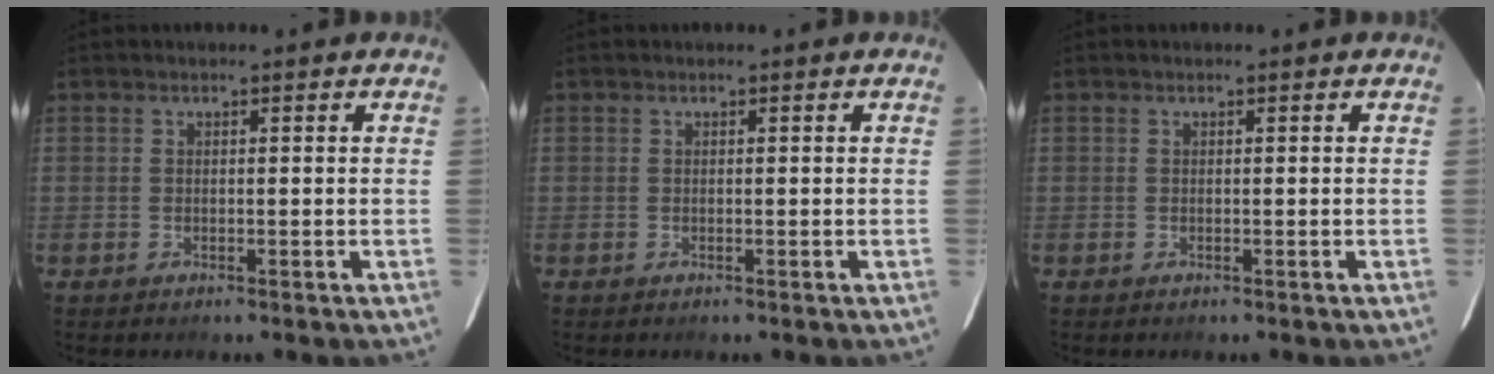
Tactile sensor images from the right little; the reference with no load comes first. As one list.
[{"total": 0.0}, {"total": 0.0}]